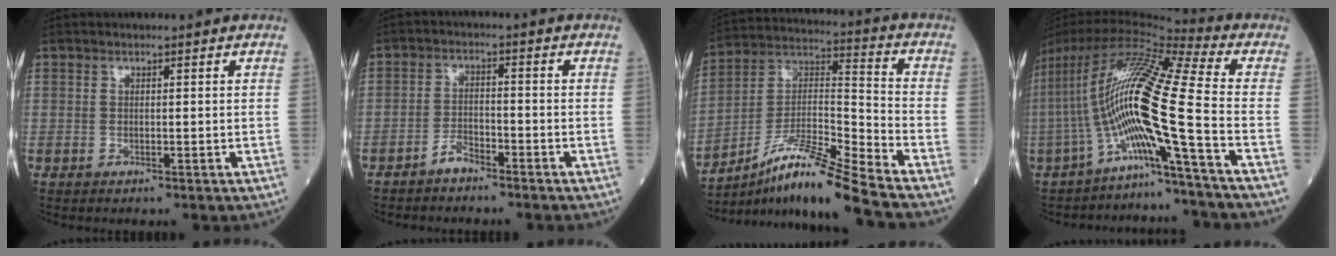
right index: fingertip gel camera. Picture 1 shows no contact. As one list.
[{"total": 2.8, "force": [-2.4, 0.8, 1.1], "torque": [-0.018, 0.002, -0.046]}, {"total": 14.8, "force": [-12.1, -1.6, 8.4], "torque": [-0.154, 0.011, -0.216]}, {"total": 17.8, "force": [-5.9, -1.8, 16.7], "torque": [-0.328, 0.026, -0.115]}]